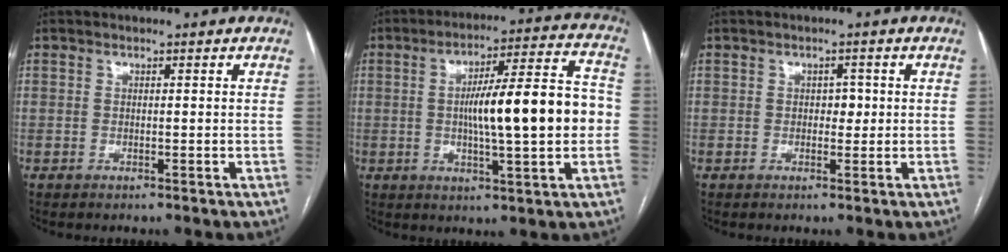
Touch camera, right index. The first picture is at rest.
{"total": 15.3, "force": [-0.7, 2.1, 15.1], "torque": [-0.233, 0.026, -0.009]}
{"total": 1.8, "force": [0.1, 1.2, 1.3], "torque": [-0.013, 0.004, 0.001]}